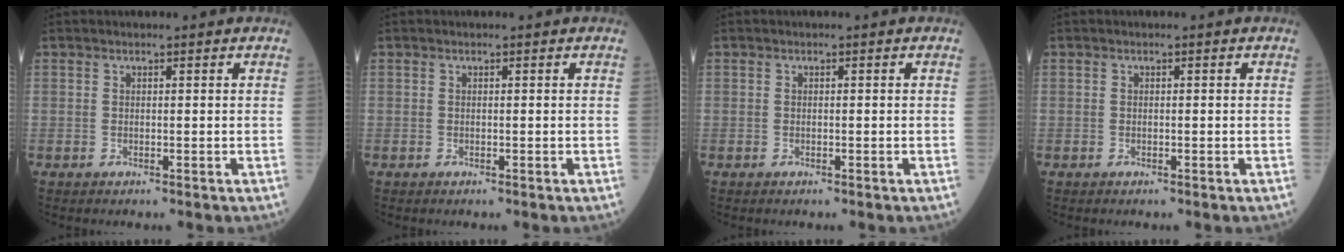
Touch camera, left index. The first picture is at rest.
{"total": 0.0}
{"total": 0.0}
{"total": 0.0}